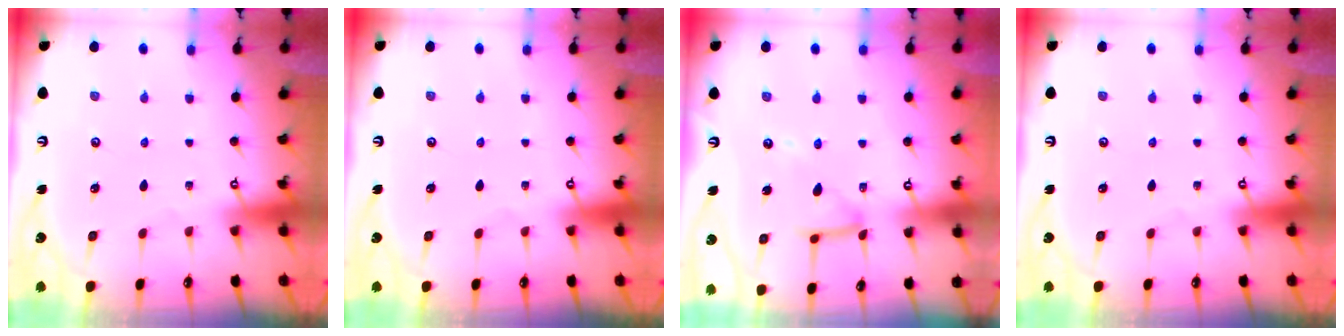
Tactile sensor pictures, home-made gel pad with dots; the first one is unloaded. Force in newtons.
{"total": 0.0}
{"total": 12.9, "press": 12.8, "slide": 1.2}
{"total": 0.0}